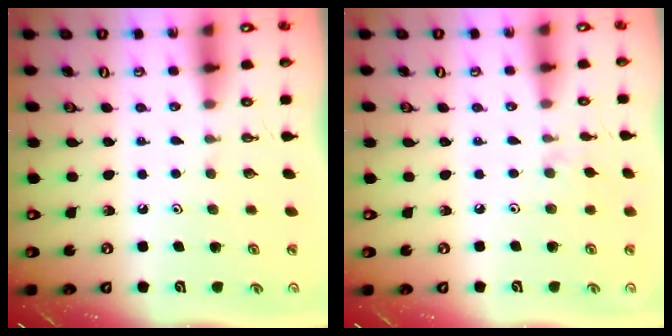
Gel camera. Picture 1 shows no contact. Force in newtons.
{"total": 1.1, "press": 1.0, "slide": 0.4}